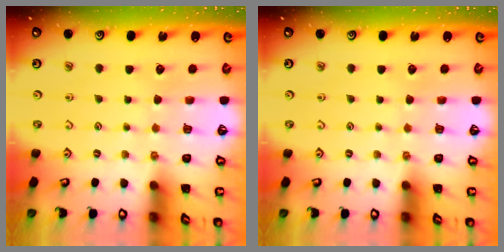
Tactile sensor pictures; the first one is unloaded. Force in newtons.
{"total": 0.0}